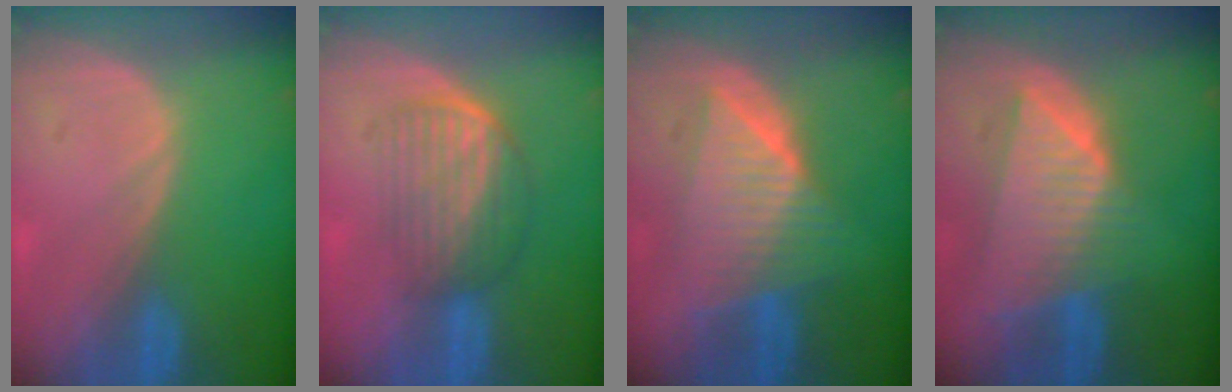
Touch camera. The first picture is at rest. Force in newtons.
{"total": 7.0, "press": 5.9, "slide": 3.8}
{"total": 8.2, "press": 8.2, "slide": 0.4}
{"total": 8.8, "press": 7.9, "slide": 3.7}